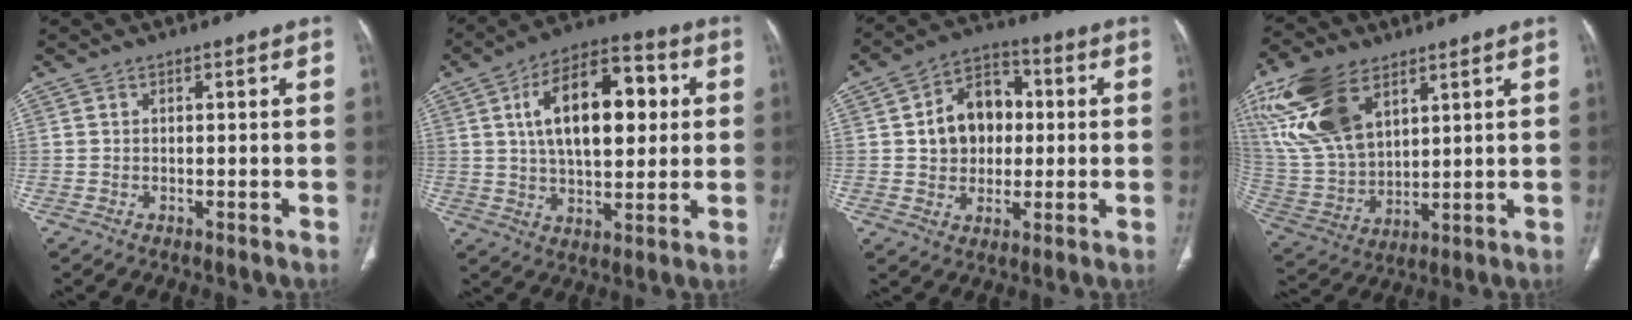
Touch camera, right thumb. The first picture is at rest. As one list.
[{"total": 18.3, "force": [4.0, 9.4, 15.2], "torque": [-0.220, 0.013, 0.062]}, {"total": 11.9, "force": [1.1, 9.1, 7.6], "torque": [-0.085, 0.017, 0.014]}, {"total": 20.0, "force": [9.9, 11.0, 13.5], "torque": [-0.280, -0.027, 0.203]}]